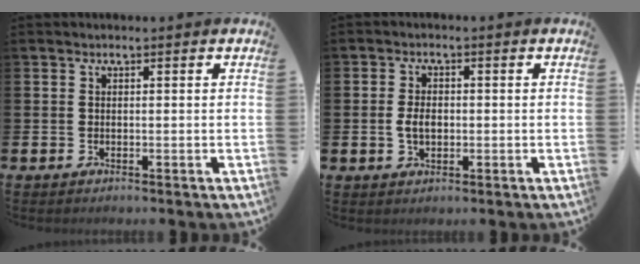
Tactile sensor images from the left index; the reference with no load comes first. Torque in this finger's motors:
{"motor_torque": [0.43, 0.05, 0.18, 0.05]}